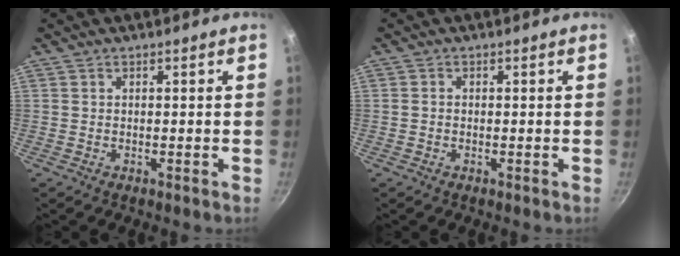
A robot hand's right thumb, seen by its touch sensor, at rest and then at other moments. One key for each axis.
{"total": 0.7, "fx": -0.2, "fy": 0.6, "fz": 0.3, "tx": -0.006, "ty": 0.002, "tz": -0.005}